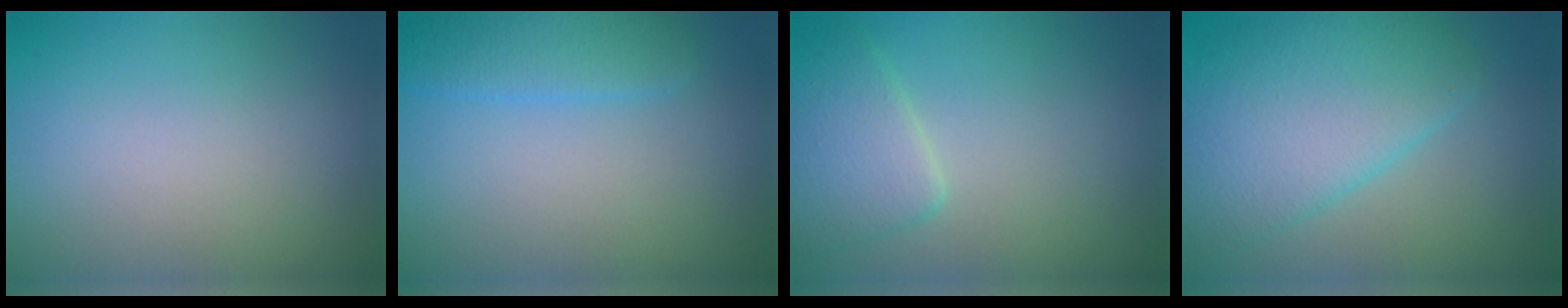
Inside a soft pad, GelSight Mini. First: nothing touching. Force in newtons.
{"total": 2.8, "press": 2.8, "slide": 0.1}
{"total": 3.2, "press": 3.2, "slide": 0.2}
{"total": 6.8, "press": 6.8, "slide": 0.2}